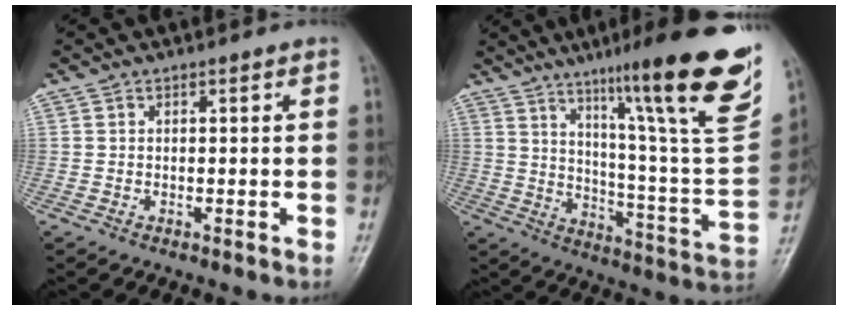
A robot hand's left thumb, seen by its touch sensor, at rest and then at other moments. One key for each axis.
{"total": 27.6, "fx": 16.6, "fy": 3.1, "fz": 21.9, "tx": -0.298, "ty": -0.067, "tz": 0.247}